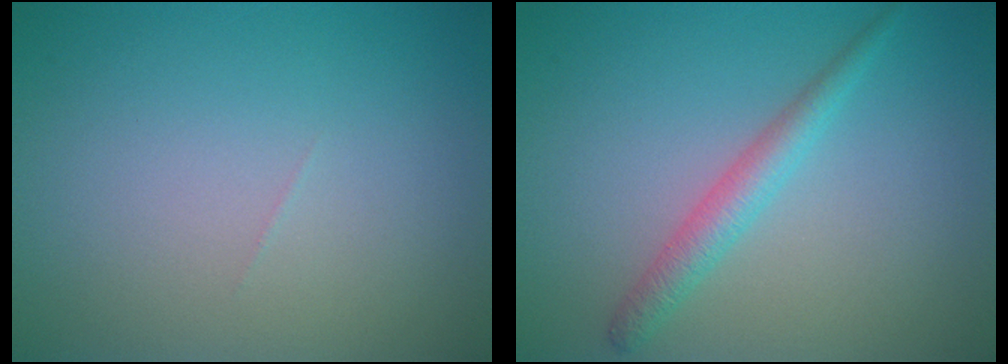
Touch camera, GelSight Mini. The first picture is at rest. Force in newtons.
{"total": 2.4, "press": 2.4, "slide": 0.1}